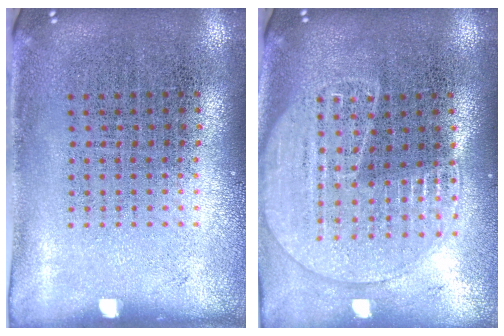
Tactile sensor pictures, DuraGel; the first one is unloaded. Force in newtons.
{"total": 1.8, "press": 1.6, "slide": 0.7}